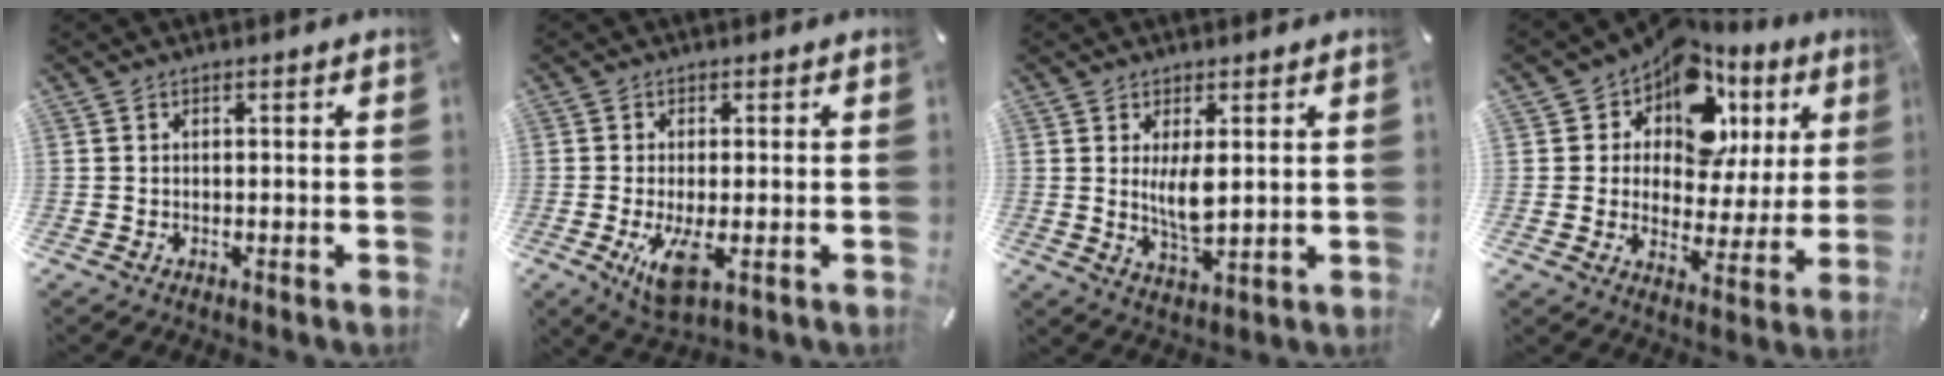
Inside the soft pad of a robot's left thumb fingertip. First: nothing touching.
{"total": 7.7, "force": [-1.7, 2.7, 7.0], "torque": [-0.135, -0.026, -0.029]}
{"total": 6.4, "force": [1.7, 2.5, 5.7], "torque": [-0.118, -0.015, 0.021]}
{"total": 11.8, "force": [7.5, 7.8, 4.7], "torque": [-0.087, -0.060, 0.136]}